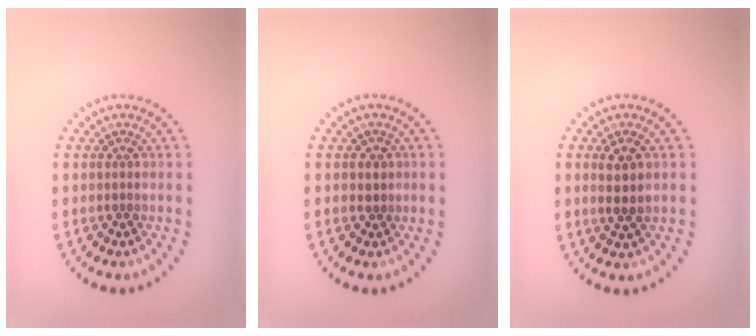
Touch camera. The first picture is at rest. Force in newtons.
{"total": 0.9, "press": 0.6, "slide": 0.6}
{"total": 2.3, "press": 2.1, "slide": 0.8}